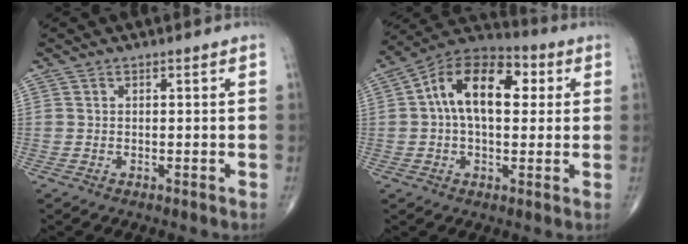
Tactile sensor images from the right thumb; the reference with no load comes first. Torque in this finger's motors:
{"motor_torque": [0.15, 0.48, 0.94, 0.75, 0.12]}